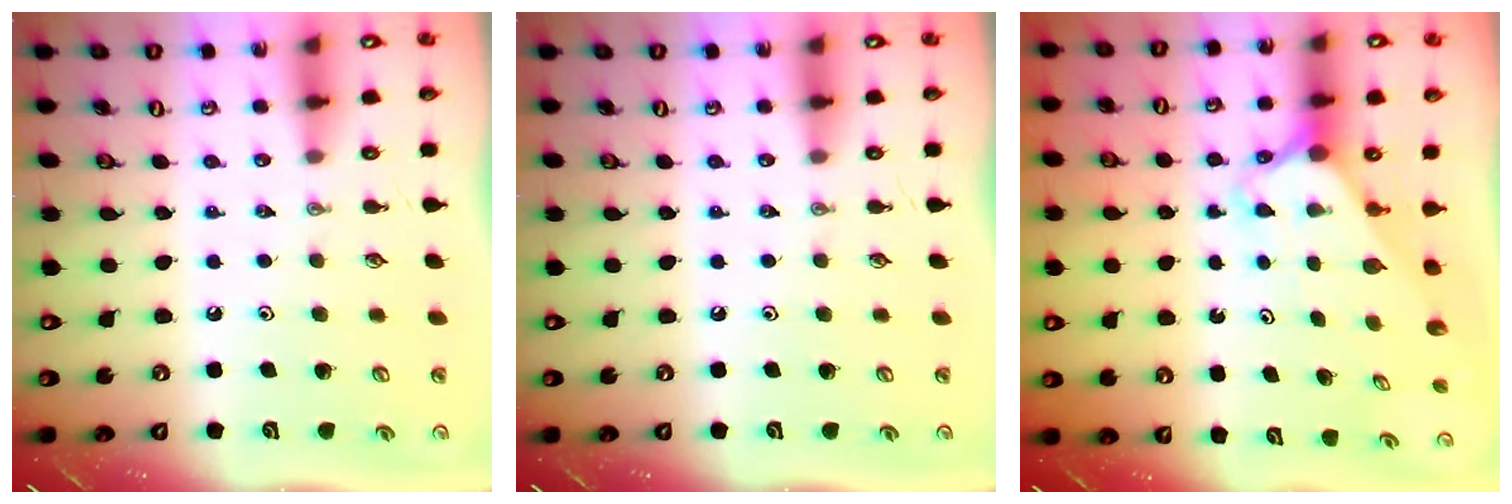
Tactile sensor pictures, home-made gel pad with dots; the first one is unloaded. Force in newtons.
{"total": 0.0}
{"total": 2.5, "press": 2.5, "slide": 0.1}